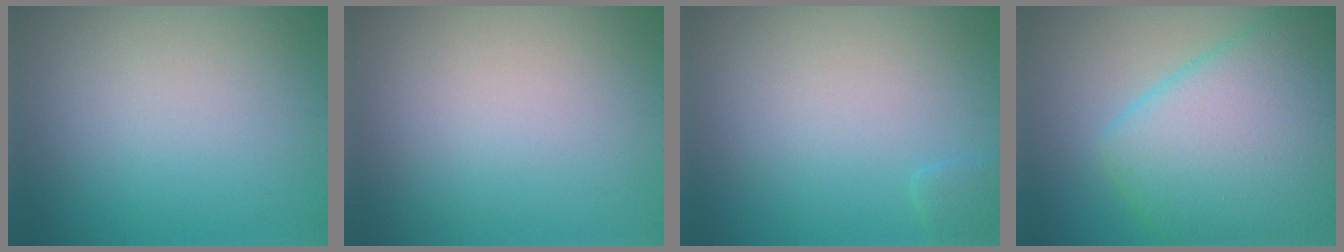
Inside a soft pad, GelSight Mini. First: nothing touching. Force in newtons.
{"total": 0.0}
{"total": 0.9, "press": 0.9, "slide": 0.1}
{"total": 10.5, "press": 10.5, "slide": 0.4}